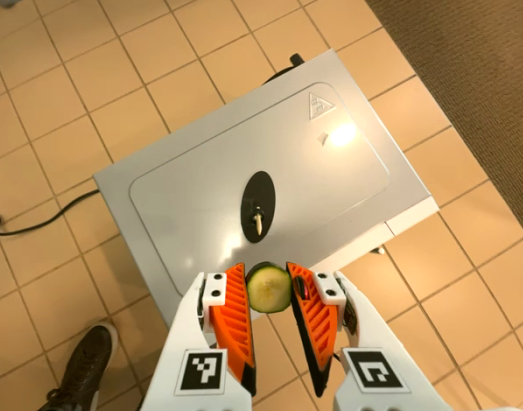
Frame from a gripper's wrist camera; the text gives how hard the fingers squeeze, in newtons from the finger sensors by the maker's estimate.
{"total": 6.4, "left": 5.7, "right": 7.0}